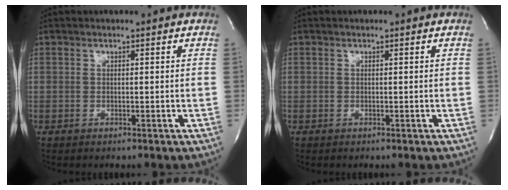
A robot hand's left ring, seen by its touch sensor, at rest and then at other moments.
{"total": 0.0}